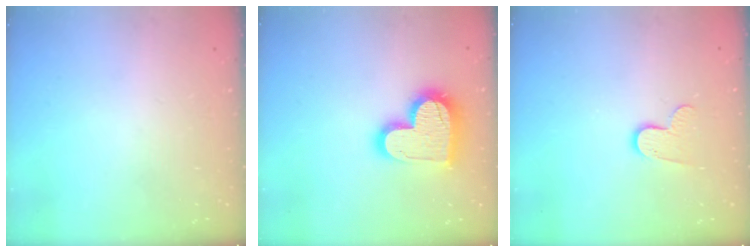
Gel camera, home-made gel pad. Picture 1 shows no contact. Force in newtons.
{"total": 16.9, "press": 16.9, "slide": 1.3}
{"total": 7.4, "press": 7.4, "slide": 0.3}